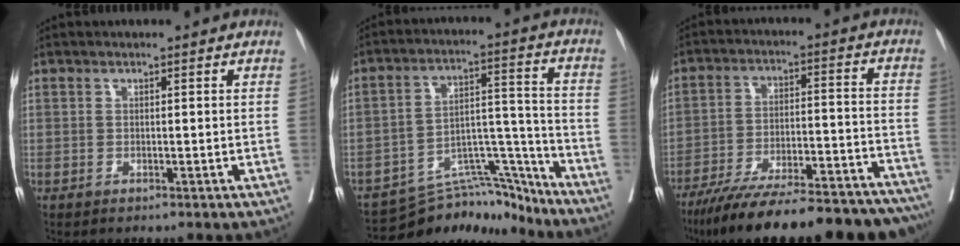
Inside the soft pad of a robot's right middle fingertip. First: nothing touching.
{"total": 12.7, "force": [-12.3, 2.8, 2.0], "torque": [-0.017, 0.047, -0.197]}
{"total": 26.2, "force": [-22.6, 4.3, 12.5], "torque": [-0.141, -0.007, -0.322]}